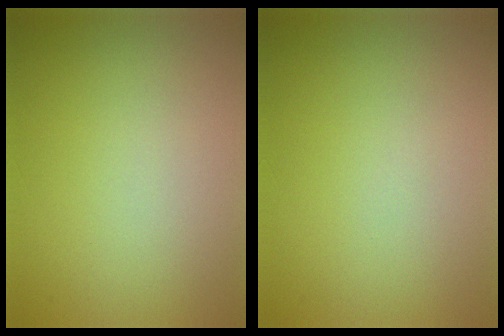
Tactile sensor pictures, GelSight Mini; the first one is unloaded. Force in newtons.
{"total": 0.0}